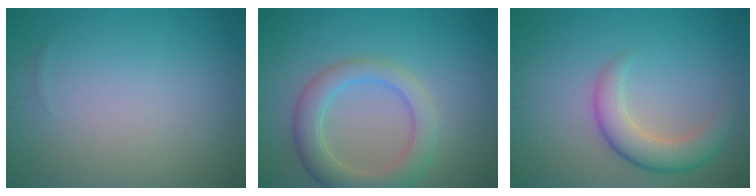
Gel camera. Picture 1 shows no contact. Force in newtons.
{"total": 4.6, "press": 4.6, "slide": 0.2}
{"total": 4.1, "press": 4.1, "slide": 0.2}